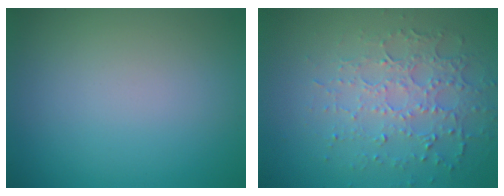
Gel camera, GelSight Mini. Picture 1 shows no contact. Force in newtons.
{"total": 5.0, "press": 3.5, "slide": 3.6}